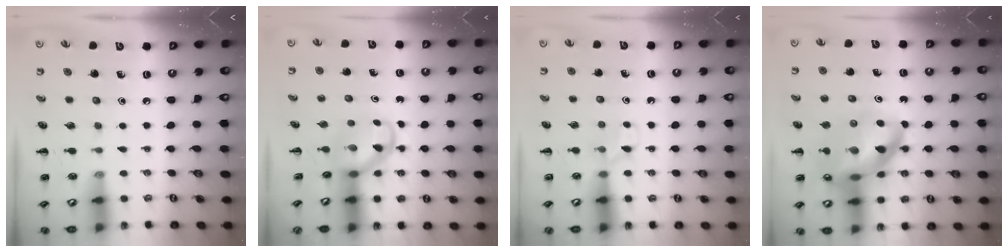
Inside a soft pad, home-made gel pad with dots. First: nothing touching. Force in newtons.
{"total": 3.8, "press": 3.6, "slide": 1.1}
{"total": 4.2, "press": 4.0, "slide": 1.3}
{"total": 20.5, "press": 20.2, "slide": 3.3}